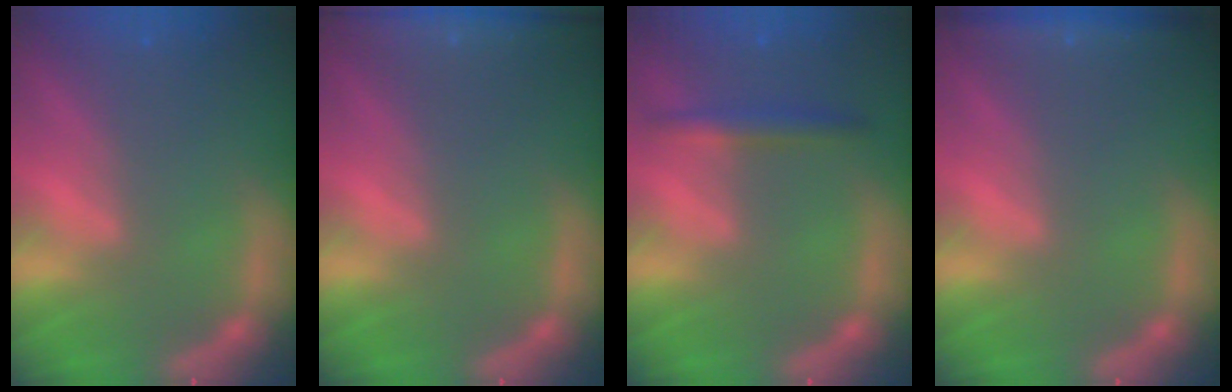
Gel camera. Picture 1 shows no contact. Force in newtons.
{"total": 7.4}
{"total": 2.4}
{"total": 3.5}